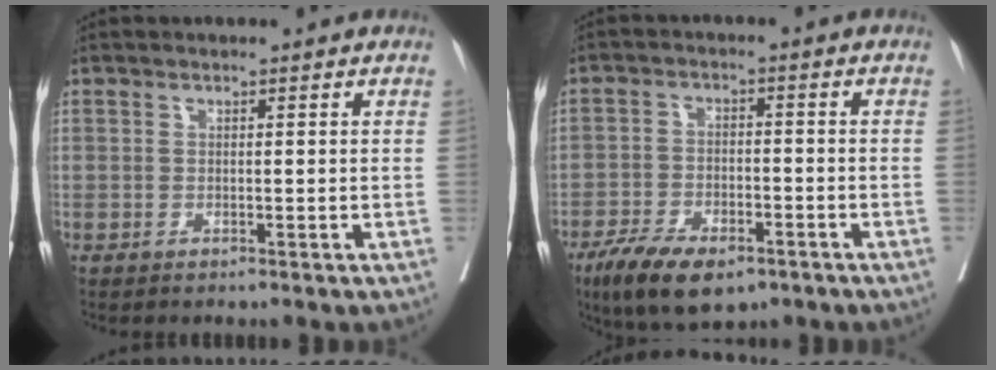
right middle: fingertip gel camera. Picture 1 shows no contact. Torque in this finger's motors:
{"motor_torque": [1.00, -1.14, 0.17, 0.06]}